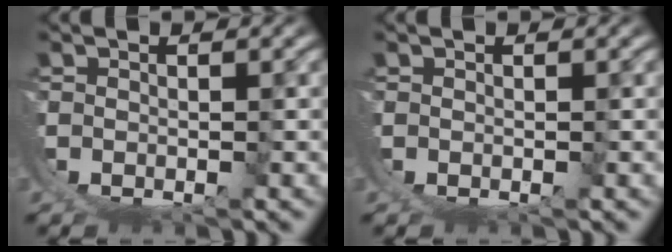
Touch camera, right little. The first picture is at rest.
{"total": 0.0}